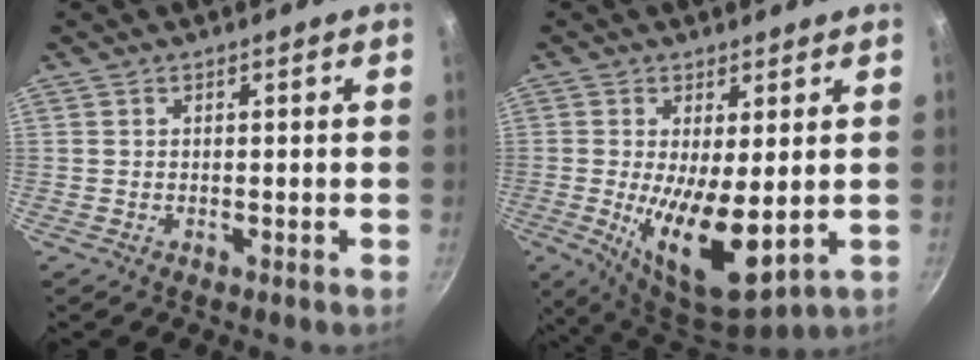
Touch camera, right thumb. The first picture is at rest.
{"total": 12.9, "force": [-0.8, 4.8, 12.0], "torque": [-0.201, -0.023, -0.001]}